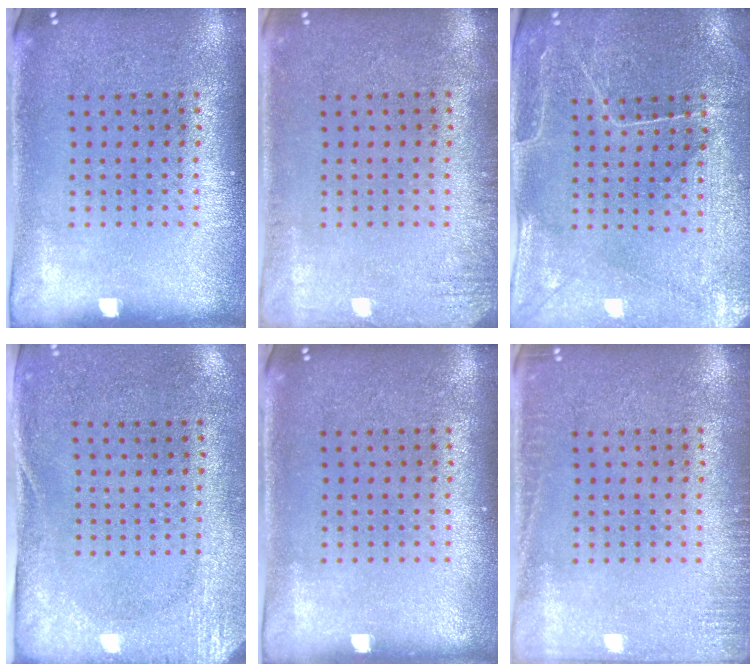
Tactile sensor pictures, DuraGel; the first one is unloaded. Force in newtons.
{"total": 1.5, "press": 1.5, "slide": 0.2}
{"total": 0.7, "press": 0.5, "slide": 0.4}
{"total": 2.8, "press": 2.2, "slide": 1.7}
{"total": 0.0}
{"total": 1.6, "press": 1.6, "slide": 0.4}